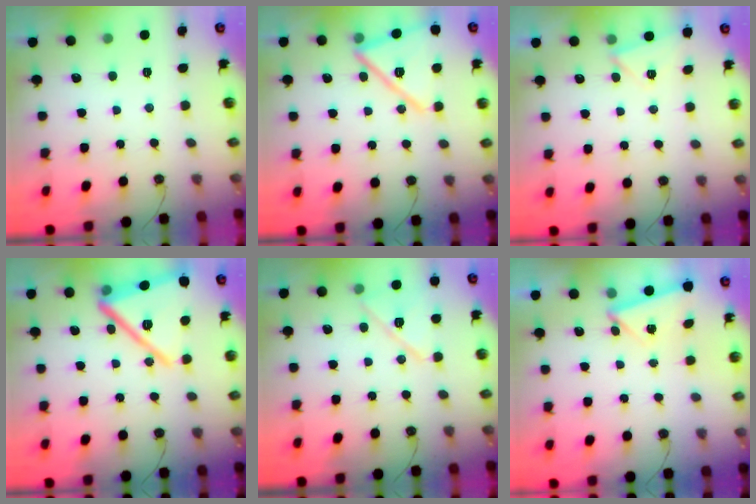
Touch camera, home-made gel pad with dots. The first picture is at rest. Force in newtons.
{"total": 17.1, "press": 17.0, "slide": 1.0}
{"total": 3.4, "press": 2.7, "slide": 2.0}
{"total": 22.1, "press": 20.7, "slide": 7.6}
{"total": 12.7, "press": 12.7, "slide": 0.7}
{"total": 3.4, "press": 3.2, "slide": 0.9}